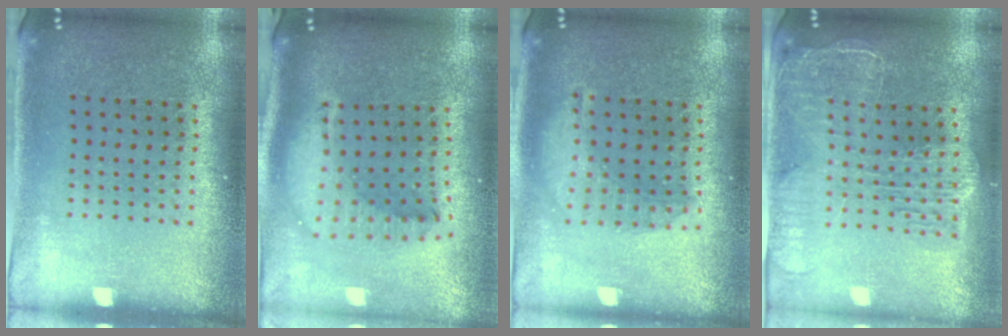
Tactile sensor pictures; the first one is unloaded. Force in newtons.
{"total": 2.0, "press": 1.6, "slide": 1.2}
{"total": 1.4, "press": 1.4, "slide": 0.3}
{"total": 2.3, "press": 2.0, "slide": 1.1}